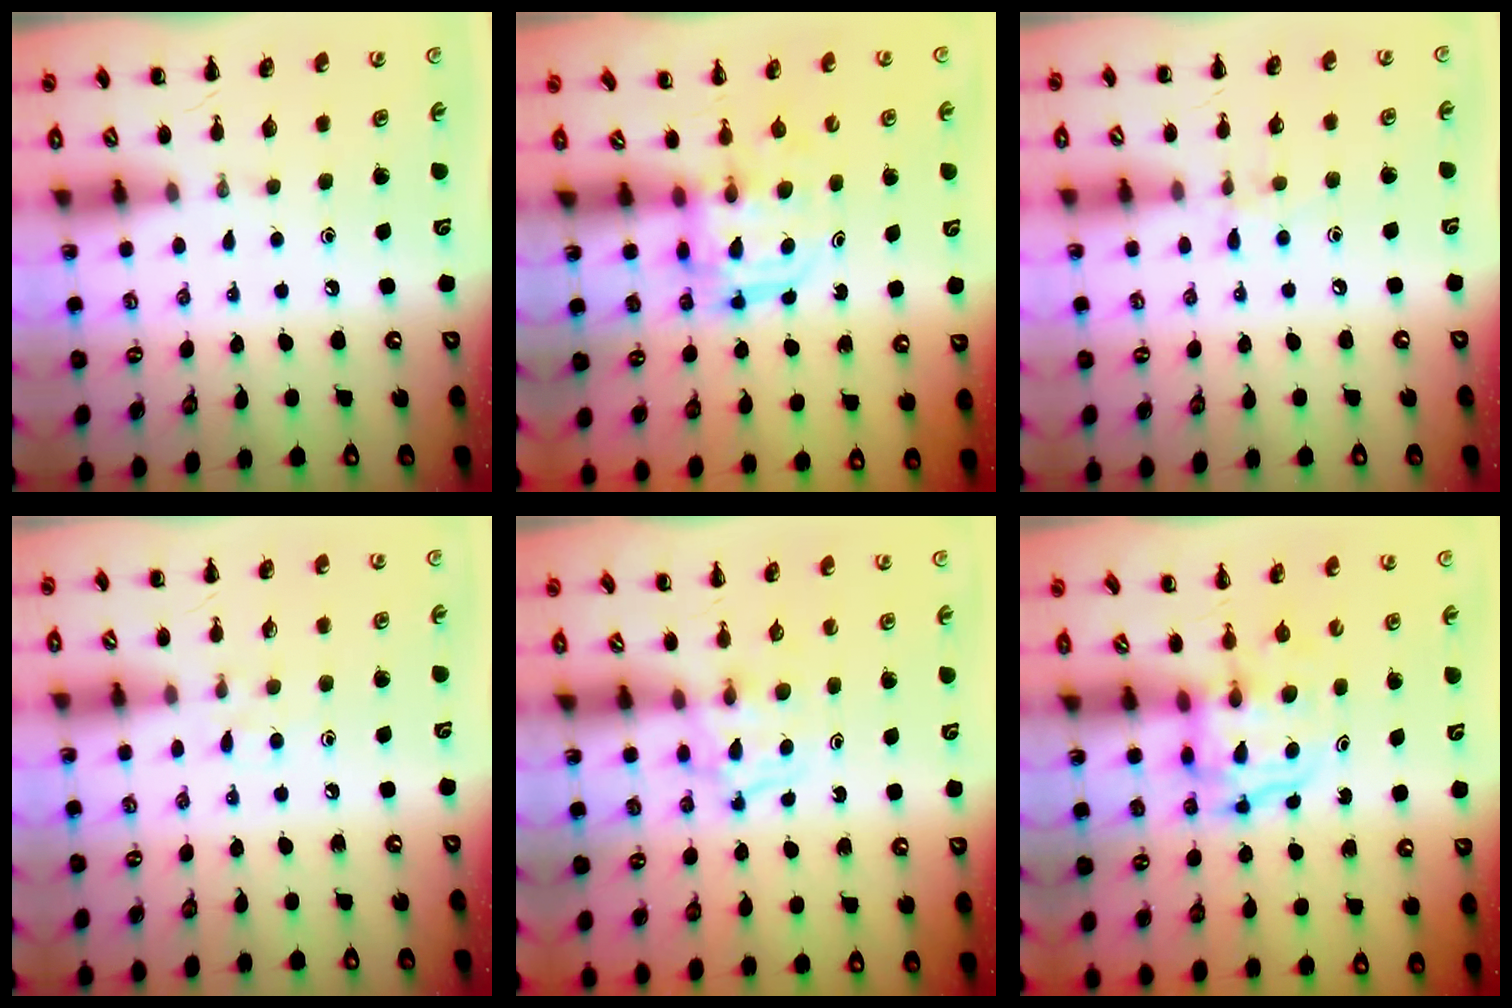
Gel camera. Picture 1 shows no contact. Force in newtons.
{"total": 3.2, "press": 3.2, "slide": 0.2}
{"total": 6.6, "press": 6.3, "slide": 2.0}
{"total": 4.1, "press": 3.9, "slide": 1.5}
{"total": 3.4, "press": 3.2, "slide": 1.3}
{"total": 3.8, "press": 3.8, "slide": 0.4}